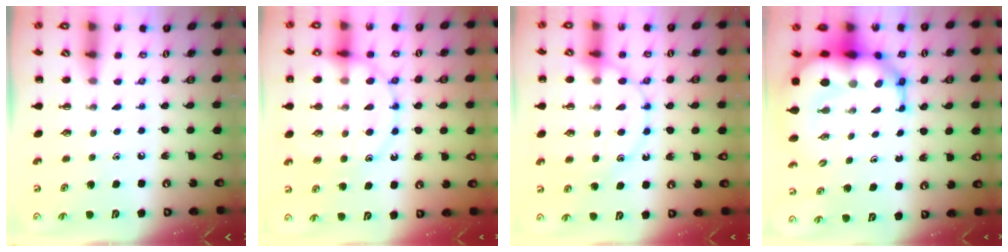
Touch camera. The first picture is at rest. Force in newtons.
{"total": 15.8, "press": 15.7, "slide": 1.6}
{"total": 14.5, "press": 14.4, "slide": 1.3}
{"total": 12.5, "press": 12.0, "slide": 3.7}